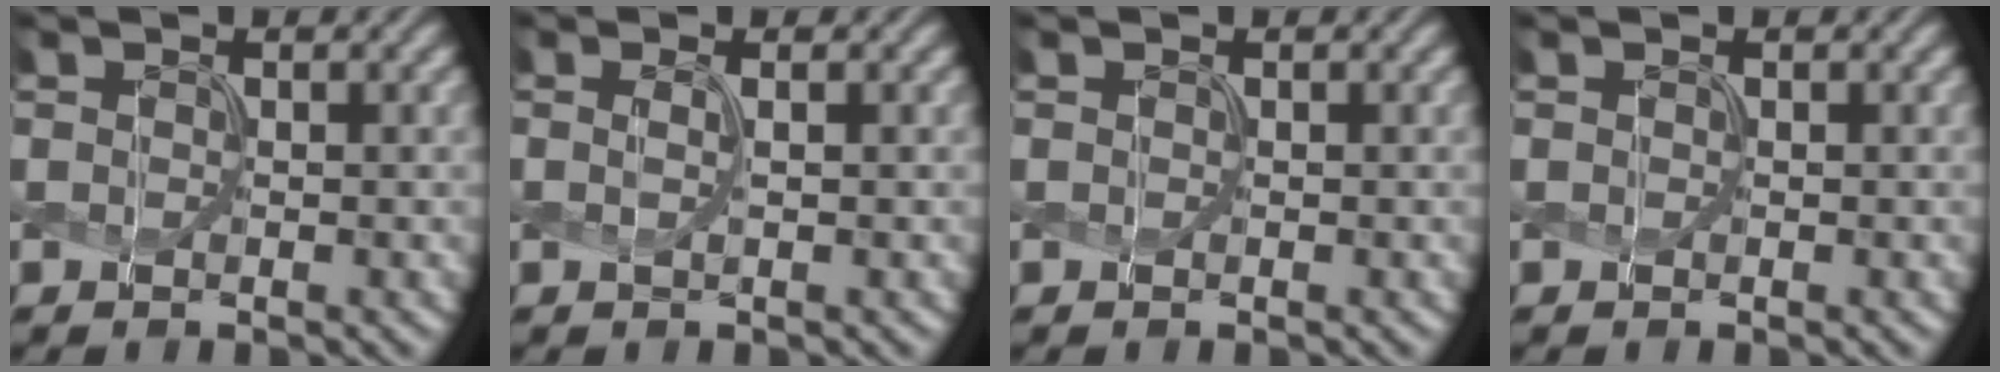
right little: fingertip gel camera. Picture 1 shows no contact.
{"total": 1.1, "force": [0.1, 0.2, 1.1], "torque": [-0.022, -0.001, -0.001]}
{"total": 0.0}
{"total": 0.0}